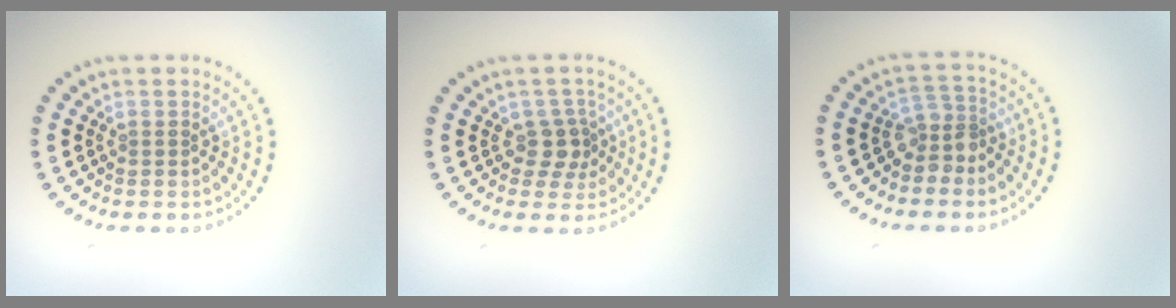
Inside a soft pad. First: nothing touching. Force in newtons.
{"total": 2.3, "press": 1.9, "slide": 1.4}
{"total": 2.5, "press": 1.9, "slide": 1.6}